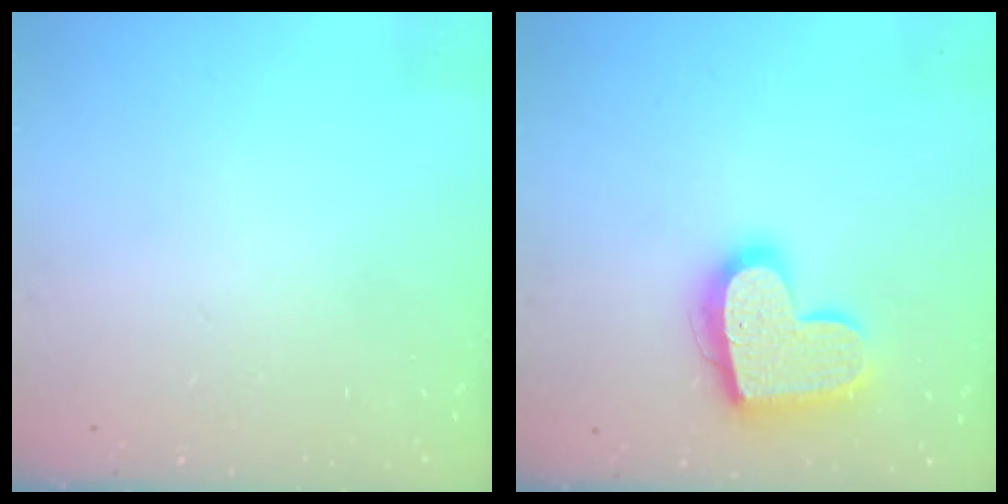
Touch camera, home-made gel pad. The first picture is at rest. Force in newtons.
{"total": 17.6, "press": 17.5, "slide": 1.3}